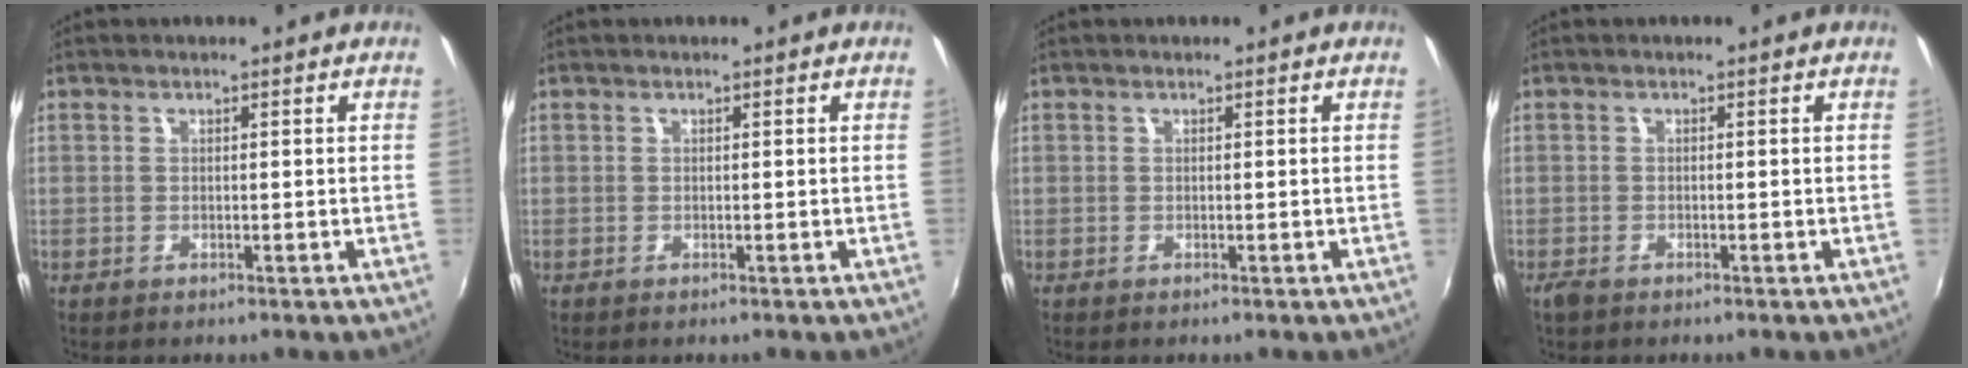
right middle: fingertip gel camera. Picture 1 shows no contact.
{"total": 0.0}
{"total": 0.0}
{"total": 1.5, "force": [-1.1, 0.7, 0.6], "torque": [-0.014, -0.005, -0.023]}